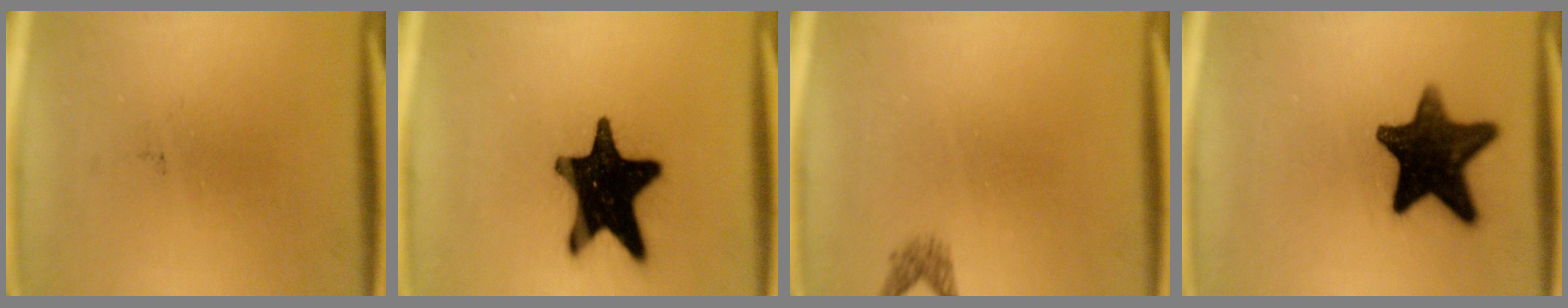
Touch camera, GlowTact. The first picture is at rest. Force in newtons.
{"total": 20.1}
{"total": 1.3}
{"total": 14.7}